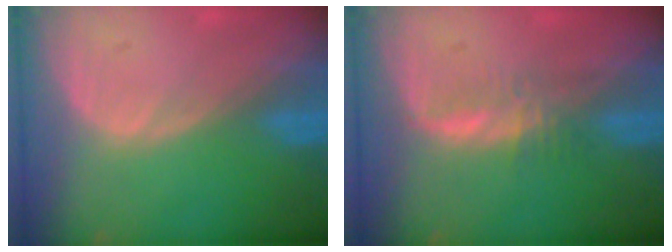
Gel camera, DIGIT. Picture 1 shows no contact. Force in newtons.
{"total": 2.8, "press": 2.7, "slide": 0.5}